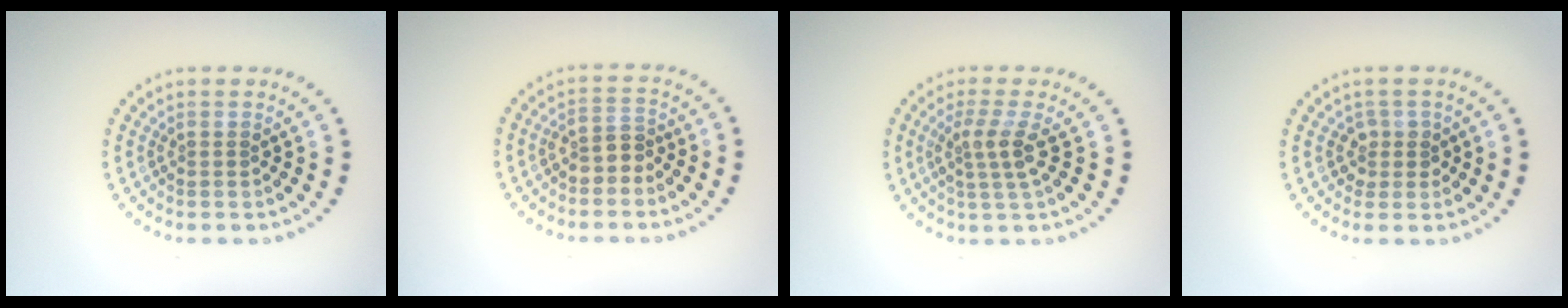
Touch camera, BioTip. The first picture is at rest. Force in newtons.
{"total": 2.1, "press": 2.0, "slide": 0.9}
{"total": 2.7, "press": 2.0, "slide": 1.8}
{"total": 1.7, "press": 1.3, "slide": 1.0}